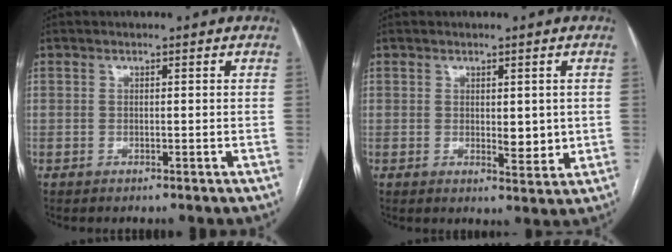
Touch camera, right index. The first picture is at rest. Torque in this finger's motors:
{"motor_torque": [0.26, 0.37, 0.12, 0.07]}